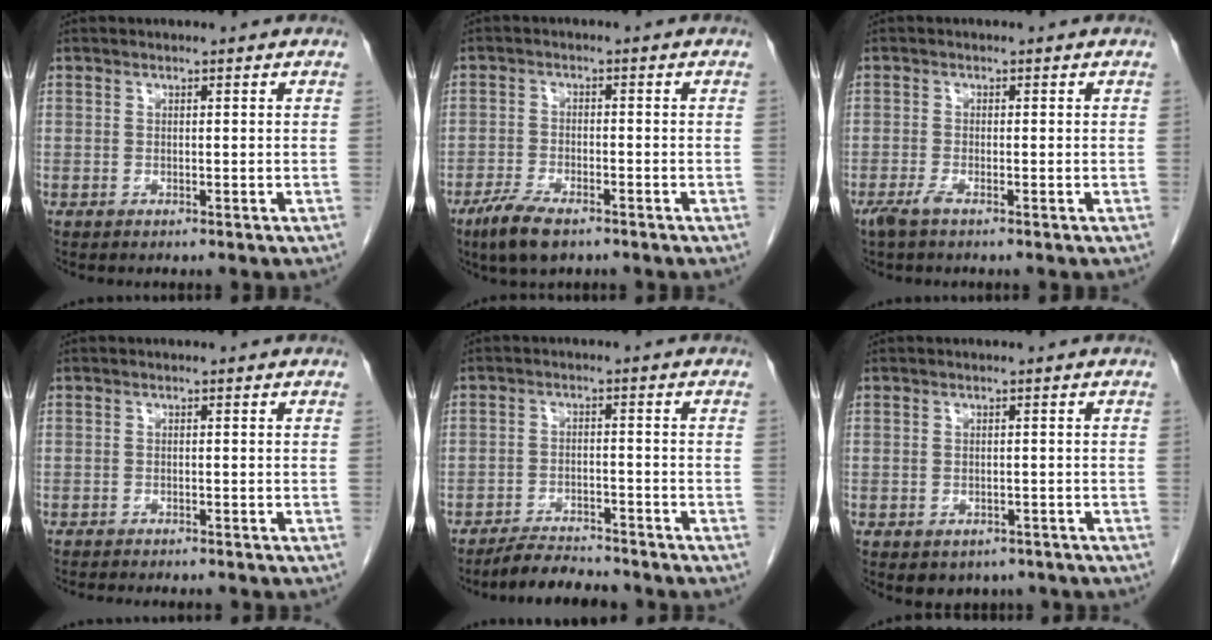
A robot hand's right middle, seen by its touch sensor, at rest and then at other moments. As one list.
[{"total": 6.1, "force": [-4.3, 1.7, 4.0], "torque": [-0.080, -0.009, -0.076]}, {"total": 1.8, "force": [-1.3, 0.1, 1.3], "torque": [-0.033, -0.005, -0.028]}, {"total": 6.4, "force": [-5.8, 1.2, 2.5], "torque": [-0.033, -0.009, -0.076]}, {"total": 5.8, "force": [-5.6, 1.0, 1.4], "torque": [-0.024, -0.014, -0.093]}, {"total": 4.5, "force": [-3.4, 2.8, 1.0], "torque": [0.000, 0.009, -0.038]}]